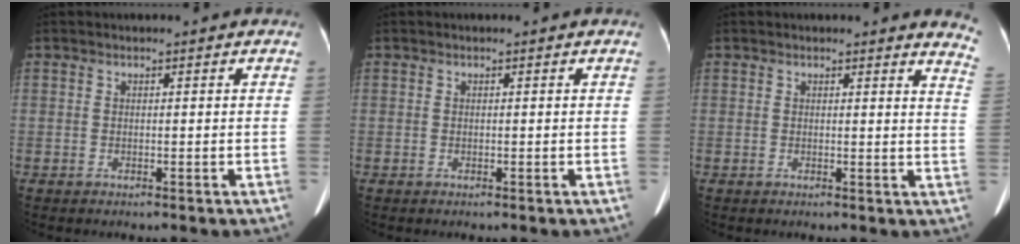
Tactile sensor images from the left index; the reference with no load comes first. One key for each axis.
{"total": 0.0}
{"total": 5.4, "fx": 5.3, "fy": 0.3, "fz": 1.2, "tx": -0.006, "ty": -0.045, "tz": 0.021}